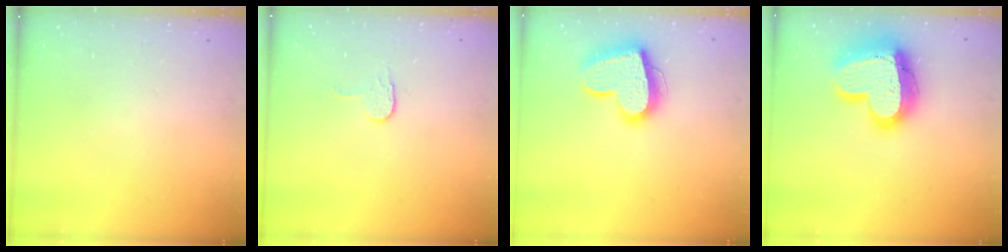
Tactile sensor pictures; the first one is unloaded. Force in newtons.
{"total": 3.8, "press": 3.8, "slide": 0.3}
{"total": 19.3, "press": 19.2, "slide": 1.5}
{"total": 23.4, "press": 23.3, "slide": 1.9}